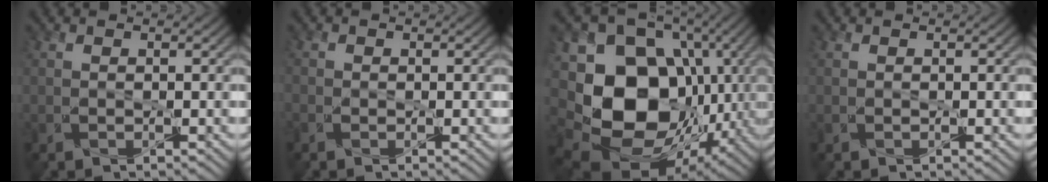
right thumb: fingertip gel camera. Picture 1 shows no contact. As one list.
[{"total": 0.9, "force": [-0.5, 0.6, 0.3], "torque": [-0.007, -0.004, -0.010]}, {"total": 17.6, "force": [-1.8, 13.8, 10.8], "torque": [-0.214, -0.027, -0.023]}, {"total": 0.0}]